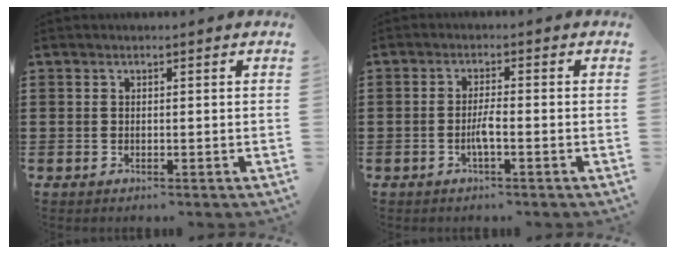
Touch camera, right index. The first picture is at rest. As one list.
[{"total": 2.7, "force": [-1.1, 0.2, 2.4], "torque": [-0.059, -0.005, -0.025]}]